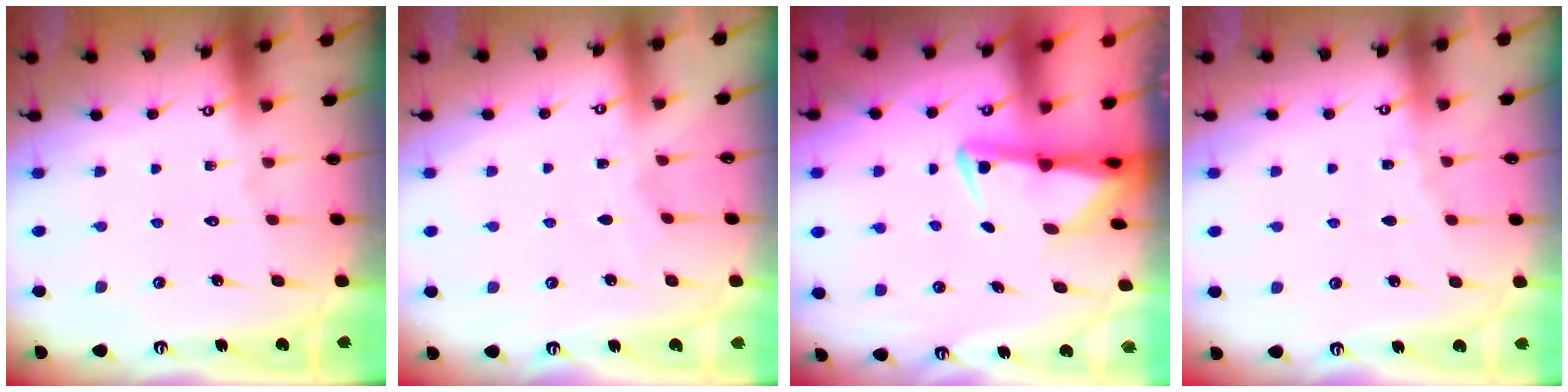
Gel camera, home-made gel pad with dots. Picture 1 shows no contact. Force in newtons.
{"total": 2.6, "press": 2.6, "slide": 0.4}
{"total": 3.3, "press": 3.2, "slide": 0.7}
{"total": 2.8, "press": 2.8, "slide": 0.4}